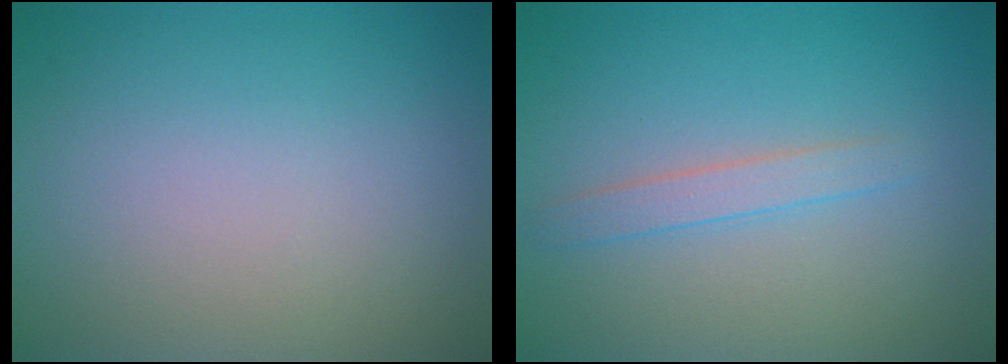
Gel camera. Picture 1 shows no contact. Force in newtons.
{"total": 1.6, "press": 1.6, "slide": 0.1}